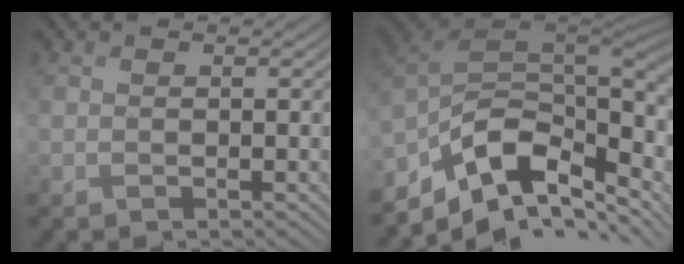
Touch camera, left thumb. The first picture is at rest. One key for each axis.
{"total": 15.9, "fx": -6.2, "fy": 9.0, "fz": 11.5, "tx": -0.241, "ty": -0.018, "tz": -0.110}